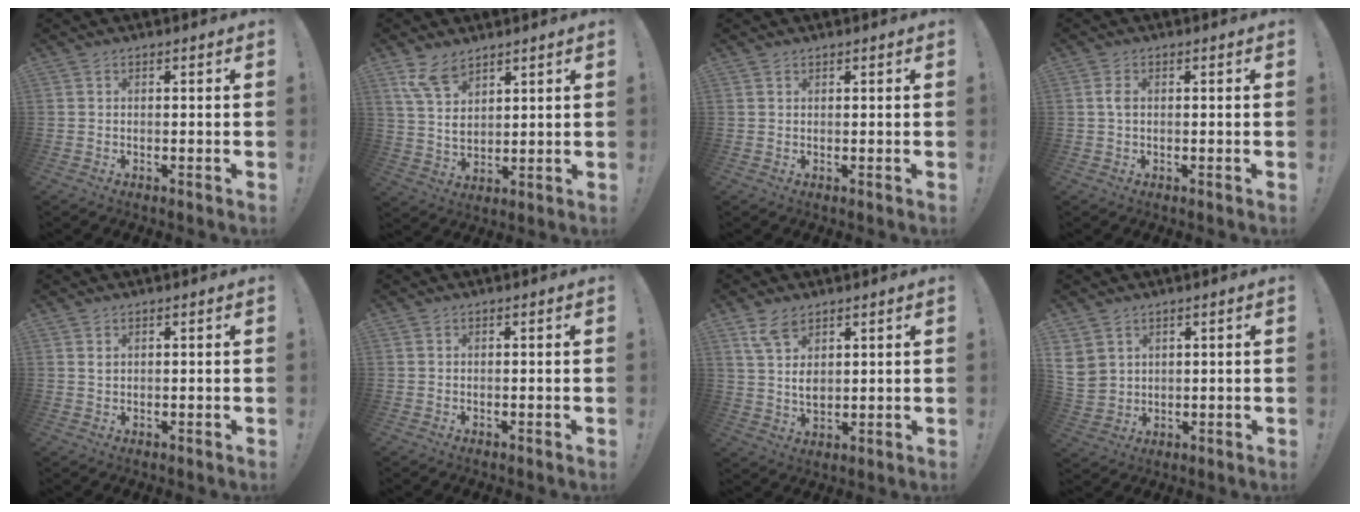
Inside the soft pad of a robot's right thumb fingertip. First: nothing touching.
{"total": 9.2, "force": [6.6, 4.8, 4.2], "torque": [-0.084, -0.034, 0.131]}
{"total": 0.5, "force": [0.5, 0.2, 0.0], "torque": [0.001, -0.001, 0.009]}
{"total": 1.8, "force": [0.1, 1.0, 1.5], "torque": [-0.028, 0.005, -0.001]}
{"total": 0.9, "force": [0.5, 0.5, 0.6], "torque": [-0.012, 0.000, 0.009]}
{"total": 0.0}
{"total": 7.7, "force": [4.4, 4.4, 4.4], "torque": [-0.078, -0.019, 0.085]}
{"total": 5.5, "force": [2.9, 4.4, 1.6], "torque": [-0.041, -0.014, 0.062]}